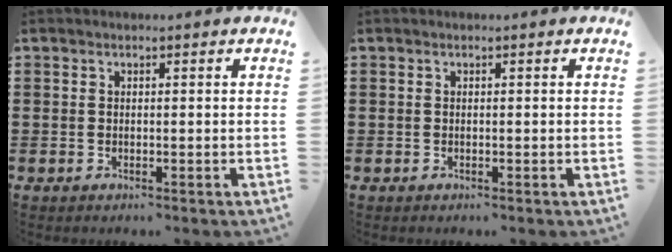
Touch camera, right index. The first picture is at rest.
{"total": 0.0}